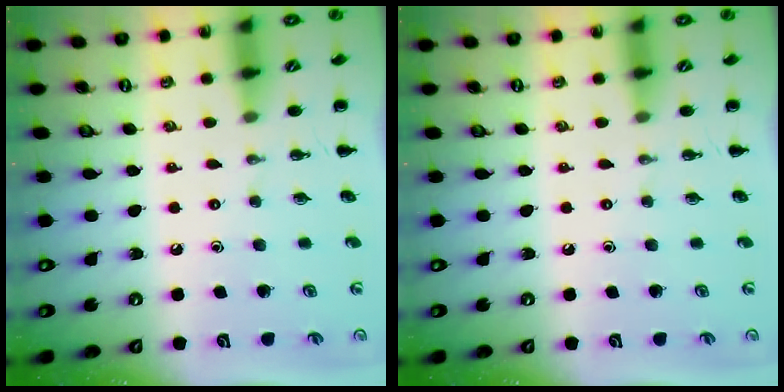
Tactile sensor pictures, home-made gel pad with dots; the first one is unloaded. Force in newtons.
{"total": 0.0}